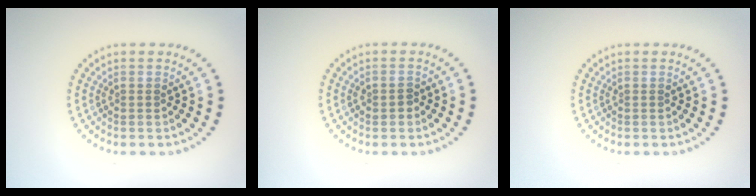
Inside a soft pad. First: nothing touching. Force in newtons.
{"total": 1.2, "press": 1.2, "slide": 0.1}
{"total": 0.0}